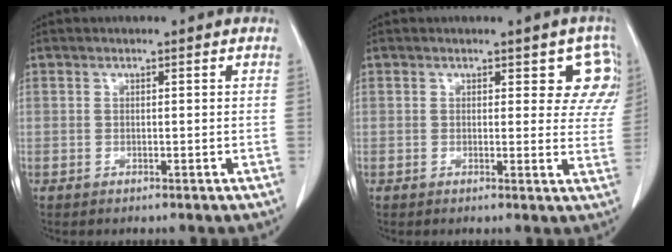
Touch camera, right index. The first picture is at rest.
{"total": 5.8, "force": [2.8, 3.3, 3.8], "torque": [-0.010, 0.000, 0.021]}